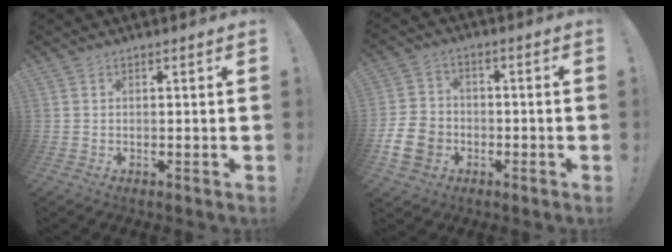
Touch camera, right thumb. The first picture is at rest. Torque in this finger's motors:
{"motor_torque": [0.43, -0.11, 0.59, -0.54, 0.00]}